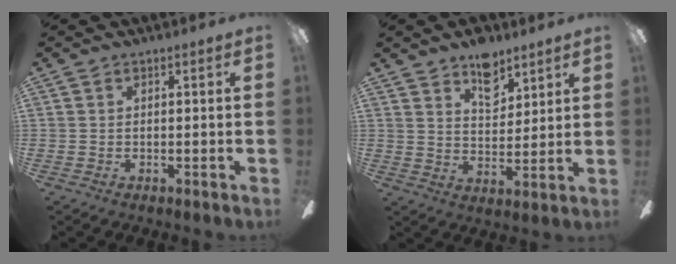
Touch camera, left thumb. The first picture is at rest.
{"total": 9.0, "force": [6.4, 4.9, 3.9], "torque": [-0.047, -0.027, 0.113]}